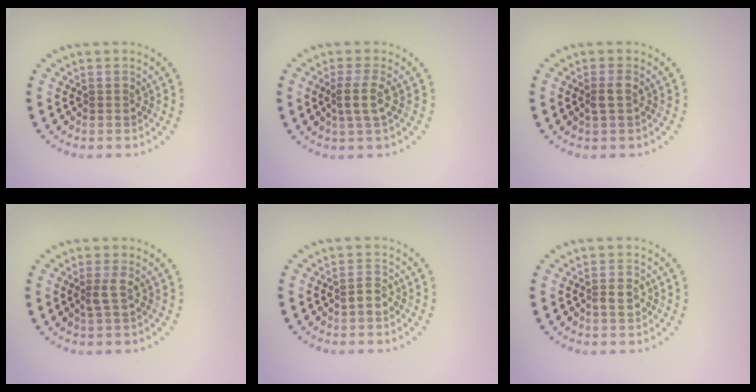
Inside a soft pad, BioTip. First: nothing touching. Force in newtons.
{"total": 2.1, "press": 1.7, "slide": 1.3}
{"total": 1.3, "press": 1.1, "slide": 0.6}
{"total": 1.3, "press": 1.1, "slide": 0.8}
{"total": 1.2, "press": 1.2, "slide": 0.4}
{"total": 1.2, "press": 1.2, "slide": 0.2}